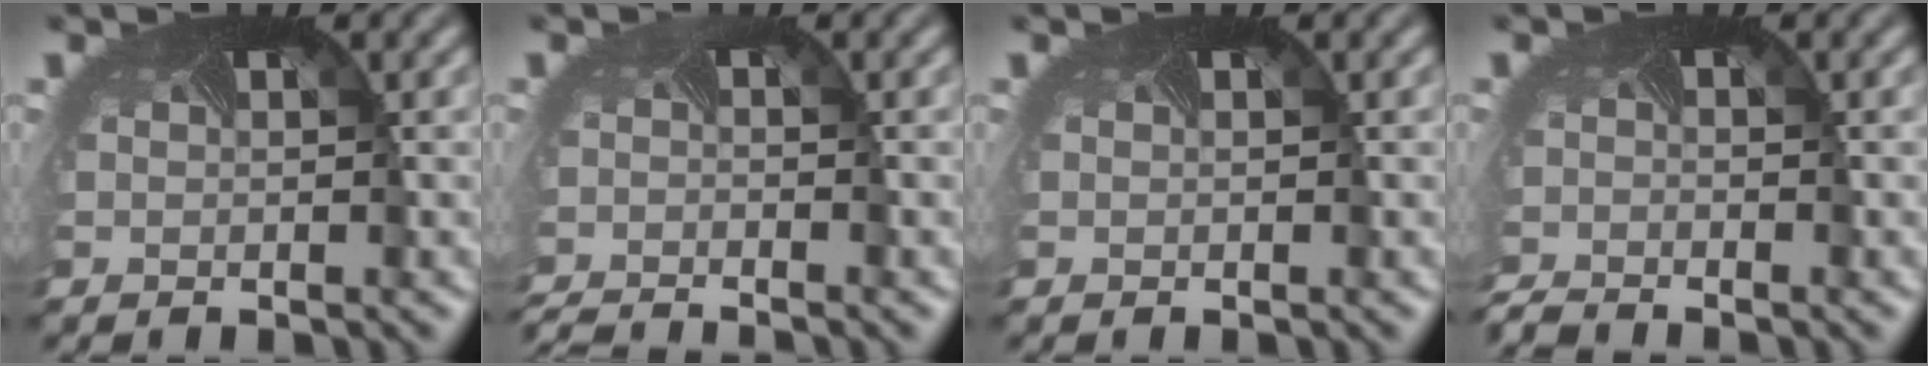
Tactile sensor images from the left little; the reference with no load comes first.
{"total": 3.1, "force": [-3.1, -0.2, 0.4], "torque": [-0.011, -0.021, -0.060]}
{"total": 0.0}
{"total": 2.4, "force": [-2.3, -0.3, -0.2], "torque": [-0.007, -0.021, -0.050]}